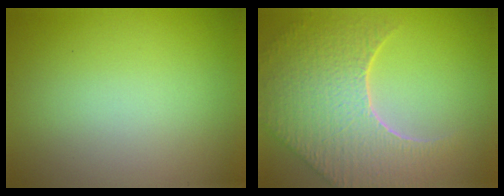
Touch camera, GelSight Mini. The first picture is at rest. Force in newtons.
{"total": 8.4, "press": 6.1, "slide": 5.9}